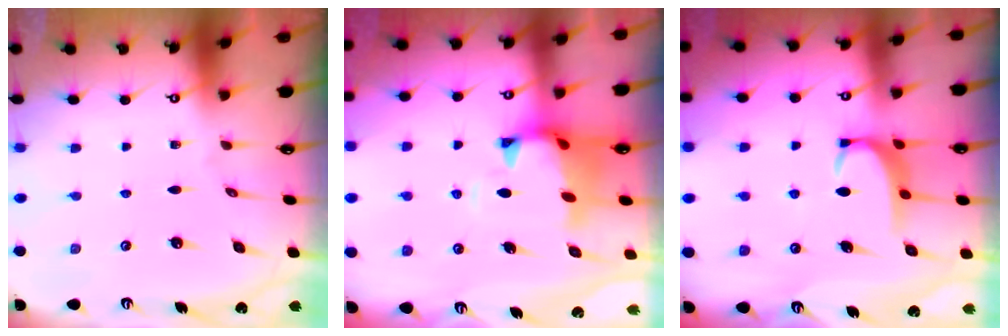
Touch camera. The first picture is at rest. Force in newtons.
{"total": 2.7, "press": 2.3, "slide": 1.4}
{"total": 3.3, "press": 3.3, "slide": 0.4}